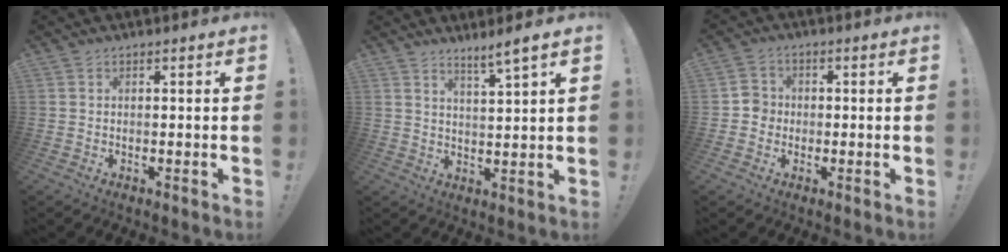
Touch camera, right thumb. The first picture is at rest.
{"total": 5.2, "force": [4.1, -0.3, 3.2], "torque": [-0.050, -0.027, 0.066]}
{"total": 4.3, "force": [-1.4, 3.9, 1.0], "torque": [-0.011, 0.015, -0.025]}